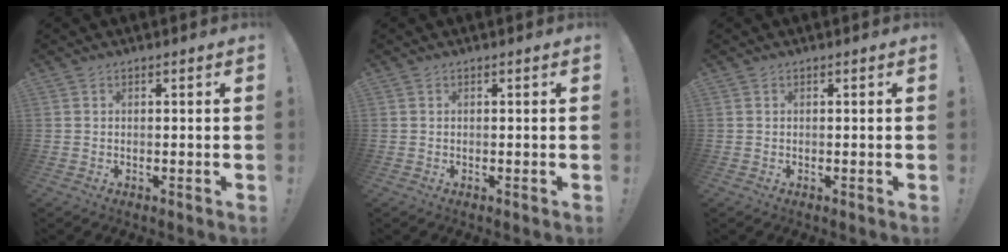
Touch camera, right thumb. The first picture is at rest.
{"total": 0.0}
{"total": 0.0}